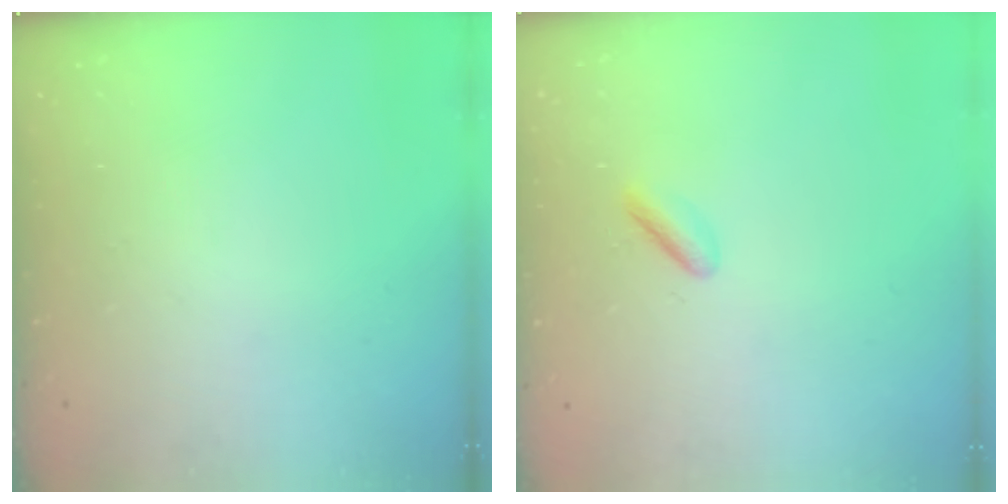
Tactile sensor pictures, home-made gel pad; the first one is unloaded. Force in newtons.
{"total": 1.8, "press": 1.5, "slide": 0.9}